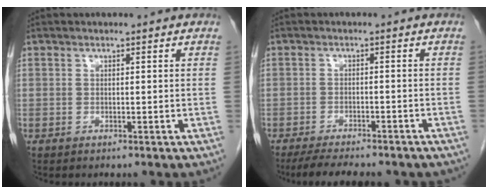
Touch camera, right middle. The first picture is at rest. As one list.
[{"total": 11.3, "force": [-9.6, 2.8, 5.4], "torque": [-0.073, -0.005, -0.125]}]